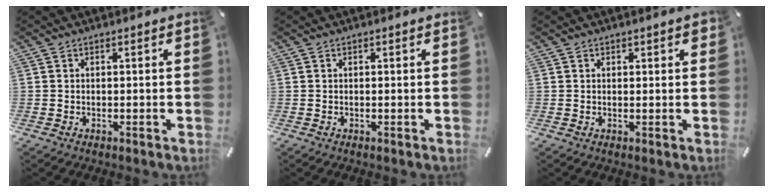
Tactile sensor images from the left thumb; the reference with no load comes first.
{"total": 0.0}
{"total": 0.9, "force": [0.6, 0.4, 0.5], "torque": [-0.001, -0.003, 0.010]}